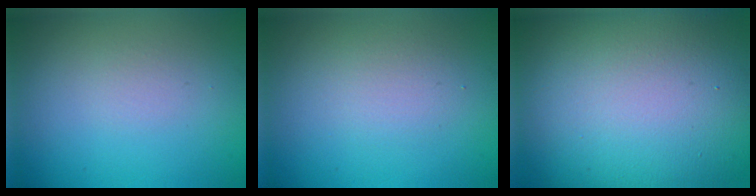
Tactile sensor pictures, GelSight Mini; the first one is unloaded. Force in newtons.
{"total": 1.9, "press": 1.9, "slide": 0.0}
{"total": 19.2, "press": 19.2, "slide": 0.7}